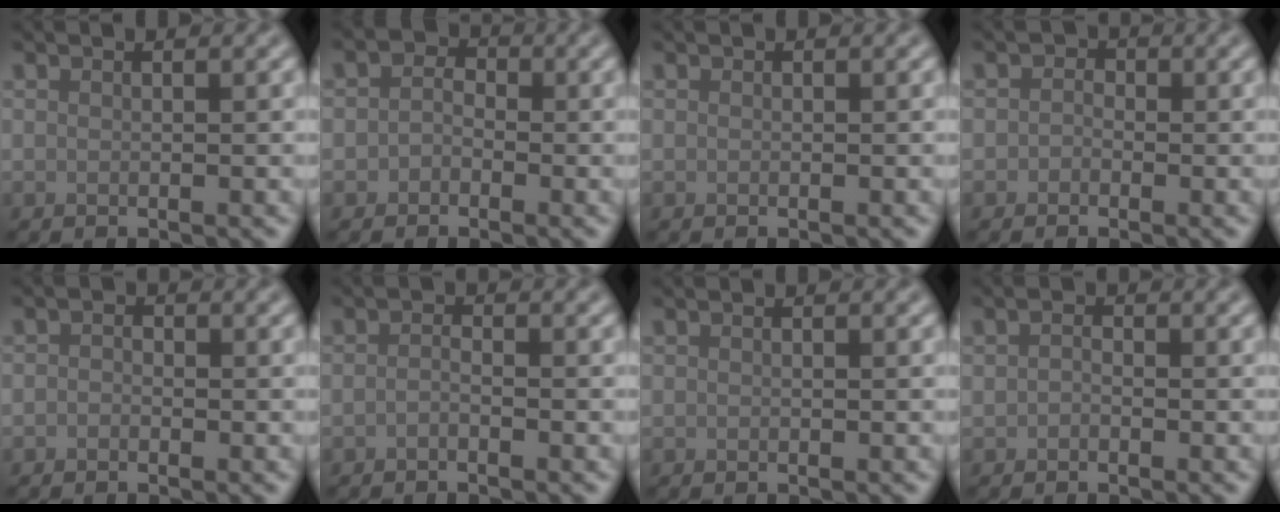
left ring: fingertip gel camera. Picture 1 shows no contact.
{"total": 1.7, "force": [-0.4, 1.5, 0.6], "torque": [-0.003, 0.004, -0.017]}
{"total": 0.0}
{"total": 1.3, "force": [-0.1, 1.2, 0.3], "torque": [0.012, -0.001, -0.018]}
{"total": 0.8, "force": [-0.4, 0.6, 0.3], "torque": [-0.005, -0.002, -0.011]}
{"total": 0.8, "force": [-0.6, 0.3, 0.5], "torque": [-0.011, 0.001, -0.014]}
{"total": 0.0}
{"total": 0.8, "force": [-0.3, 0.6, 0.4], "torque": [-0.008, -0.002, -0.008]}